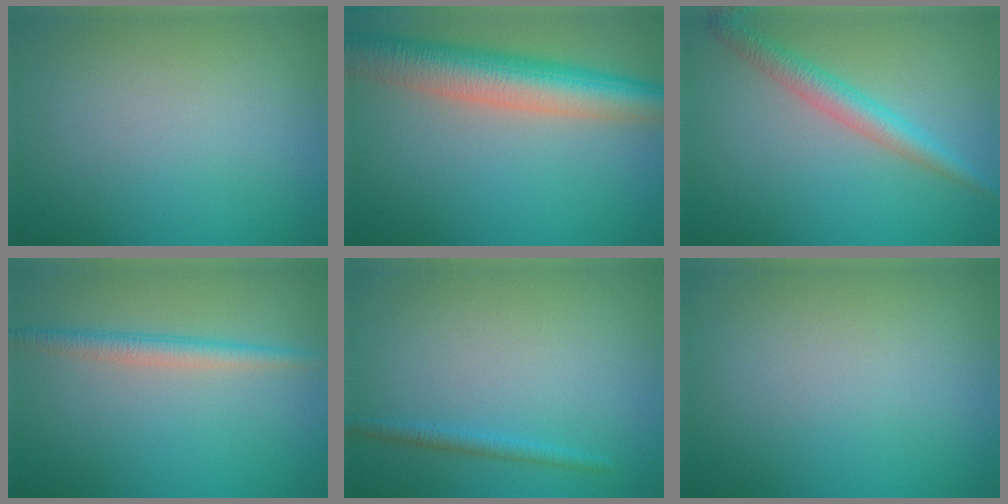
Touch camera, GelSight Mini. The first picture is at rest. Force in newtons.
{"total": 8.5, "press": 8.5, "slide": 0.6}
{"total": 3.2, "press": 3.2, "slide": 0.1}
{"total": 2.4, "press": 2.4, "slide": 0.0}
{"total": 1.3, "press": 1.3, "slide": 0.1}
{"total": 0.0}